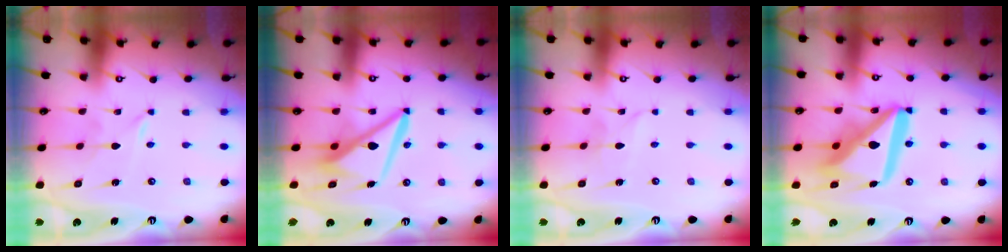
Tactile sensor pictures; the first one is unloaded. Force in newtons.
{"total": 10.2, "press": 10.0, "slide": 1.6}
{"total": 2.4, "press": 2.4, "slide": 0.1}
{"total": 18.5, "press": 18.4, "slide": 2.2}